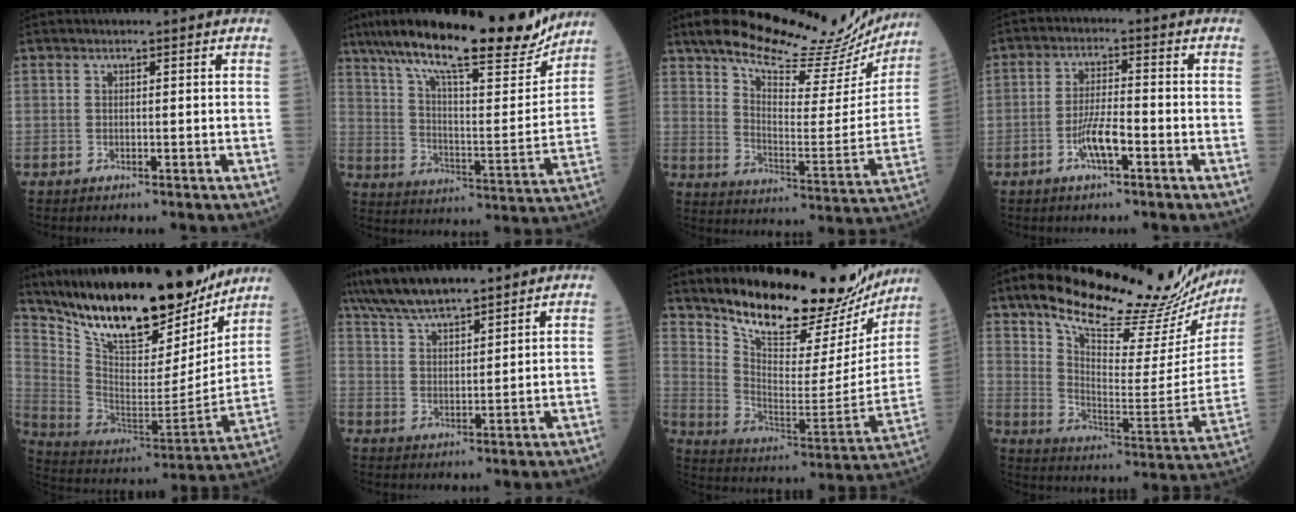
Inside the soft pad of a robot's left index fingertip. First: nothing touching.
{"total": 23.7, "force": [19.2, 3.9, 13.4], "torque": [-0.227, 0.008, 0.288]}
{"total": 24.0, "force": [21.1, 5.3, 10.2], "torque": [-0.155, -0.028, 0.282]}
{"total": 5.2, "force": [-2.4, 1.0, 4.5], "torque": [-0.092, 0.001, -0.047]}
{"total": 25.7, "force": [21.2, 7.0, 12.6], "torque": [-0.223, -0.028, 0.336]}
{"total": 9.5, "force": [8.1, 1.7, 4.6], "torque": [-0.093, 0.024, 0.152]}
{"total": 24.0, "force": [21.2, 7.0, 8.7], "torque": [-0.134, -0.053, 0.300]}
{"total": 27.7, "force": [23.6, 5.4, 13.4], "torque": [-0.214, -0.053, 0.317]}